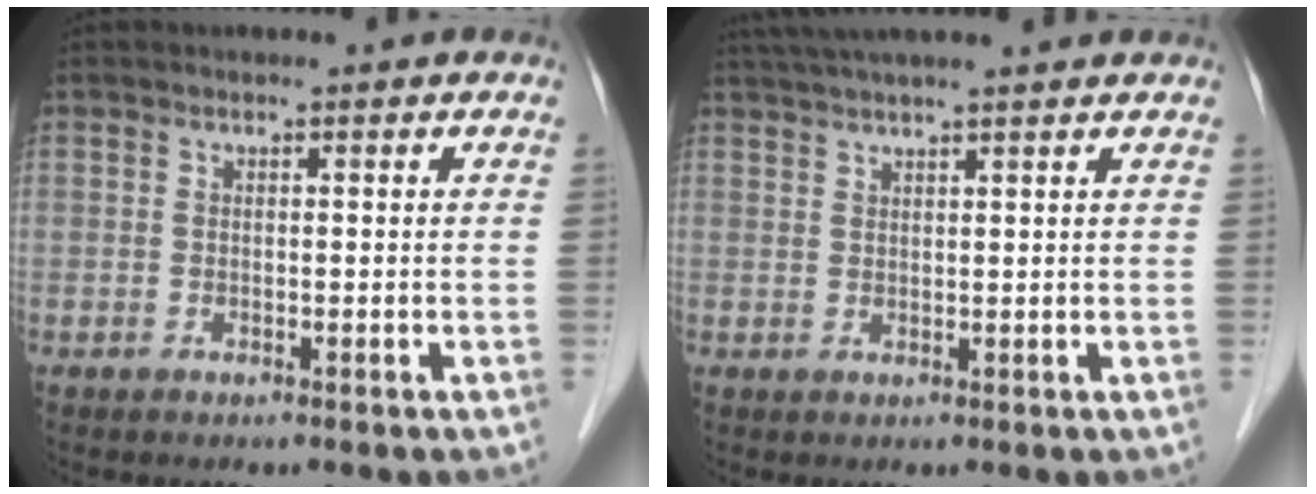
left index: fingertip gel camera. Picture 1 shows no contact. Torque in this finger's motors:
{"motor_torque": [0.95, -1.18, 0.38, 0.10]}